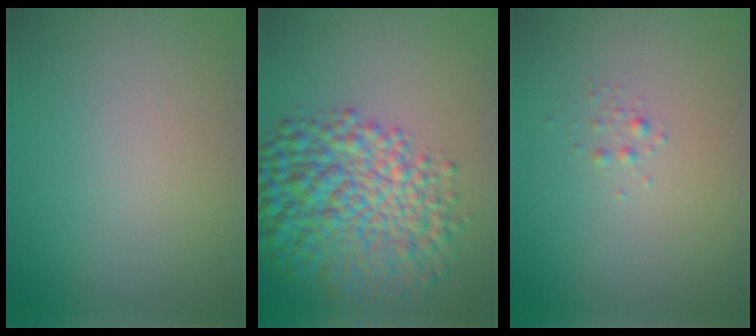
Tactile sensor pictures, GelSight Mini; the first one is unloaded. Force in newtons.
{"total": 9.4, "press": 9.4, "slide": 0.2}
{"total": 0.7, "press": 0.7, "slide": 0.0}